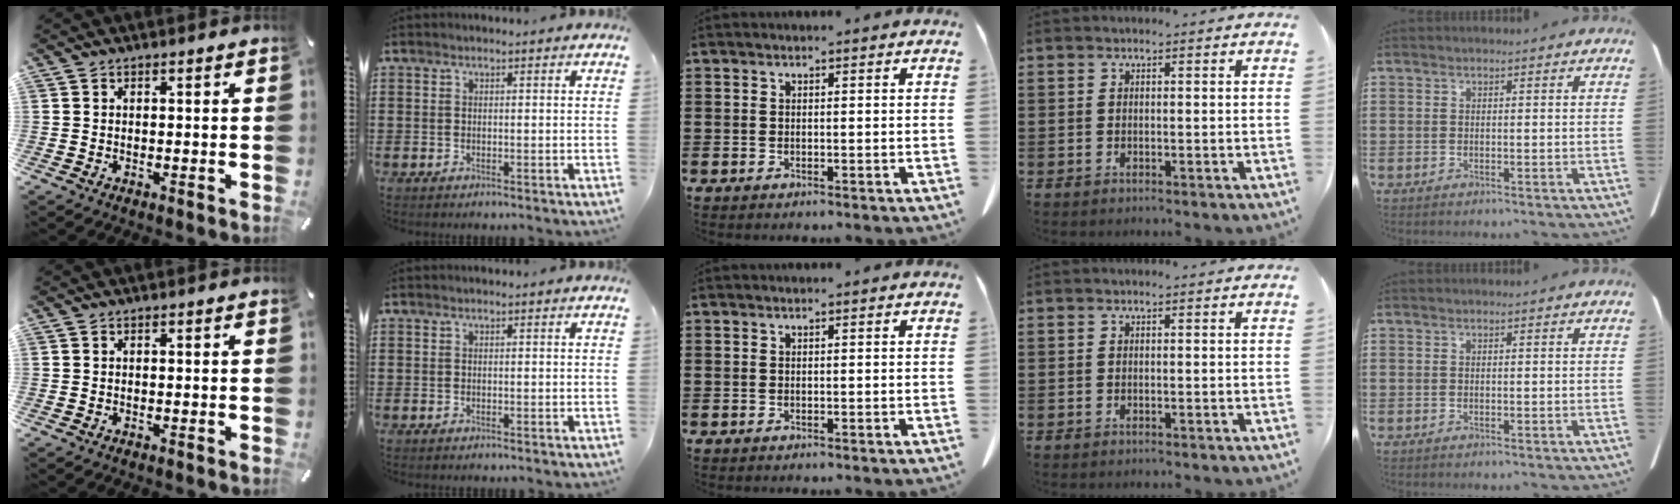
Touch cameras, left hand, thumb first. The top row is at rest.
{}